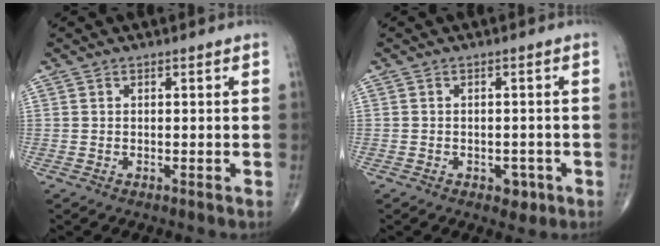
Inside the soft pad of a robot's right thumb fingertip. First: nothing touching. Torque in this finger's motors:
{"motor_torque": [0.64, 0.26, 0.23, -0.07, -0.06]}